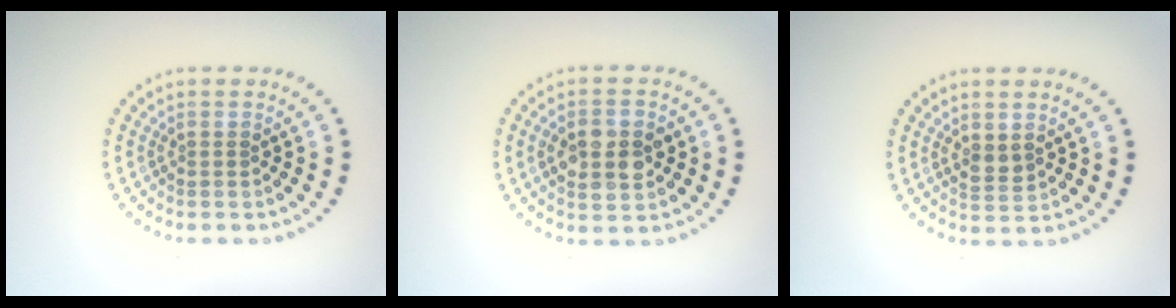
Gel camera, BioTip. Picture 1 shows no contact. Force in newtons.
{"total": 4.5, "press": 4.5, "slide": 0.1}
{"total": 1.4, "press": 1.3, "slide": 0.5}